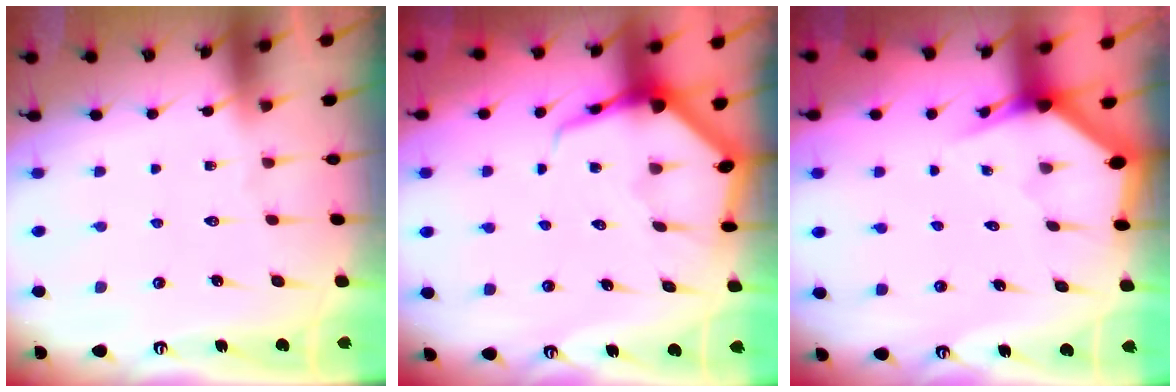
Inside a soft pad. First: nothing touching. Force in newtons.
{"total": 7.6, "press": 7.6, "slide": 0.9}
{"total": 2.6, "press": 2.6, "slide": 0.2}